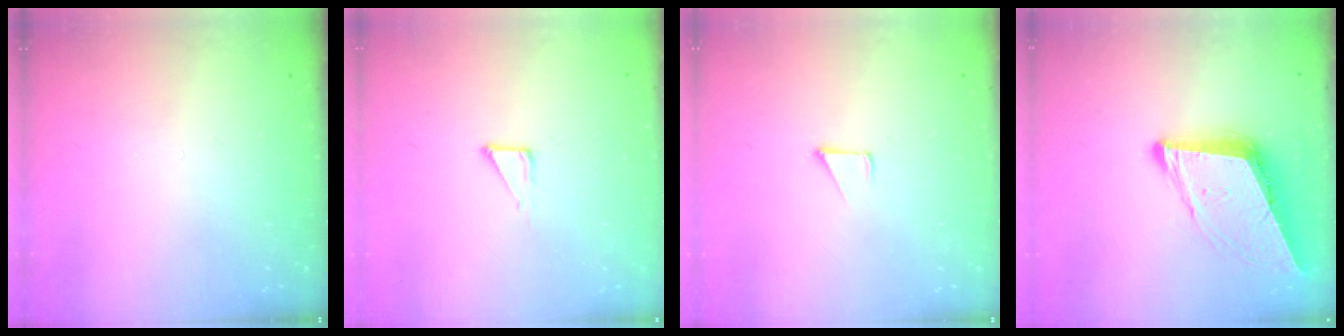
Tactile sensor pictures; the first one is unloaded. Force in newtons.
{"total": 3.6, "press": 3.6, "slide": 0.2}
{"total": 1.7, "press": 1.7, "slide": 0.1}
{"total": 11.8, "press": 11.2, "slide": 3.8}